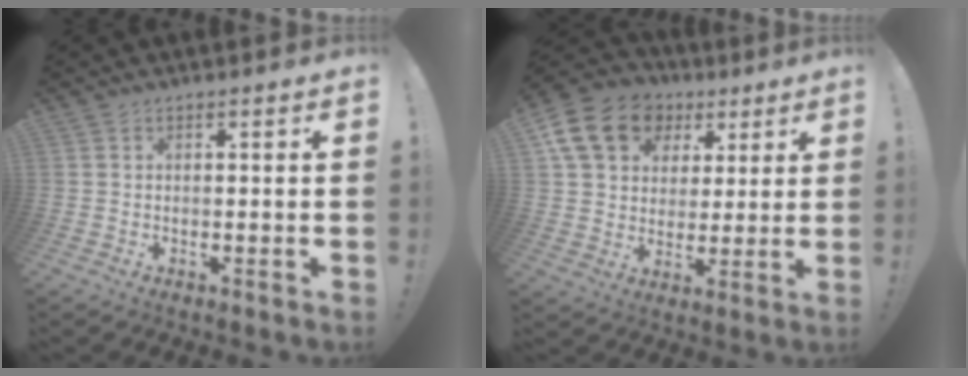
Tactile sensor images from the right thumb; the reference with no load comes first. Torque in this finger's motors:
{"motor_torque": [1.04, 1.63, 0.94, 0.32, 0.43]}